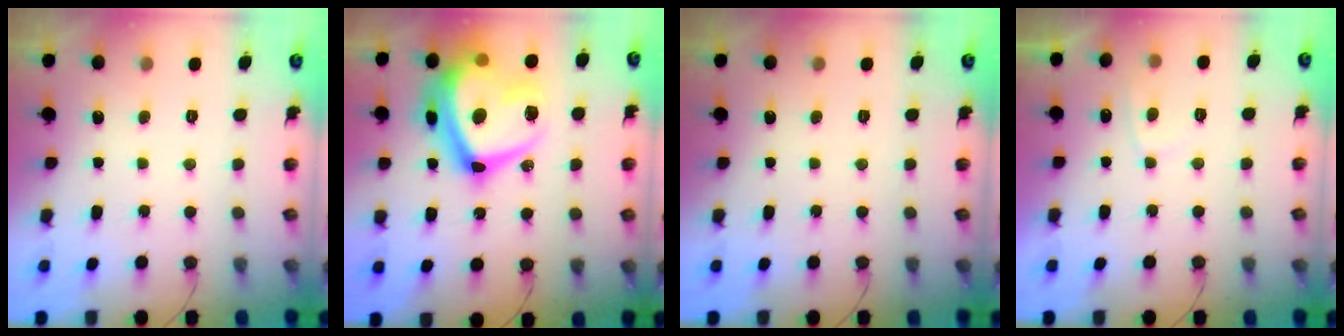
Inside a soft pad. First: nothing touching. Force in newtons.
{"total": 27.5, "press": 27.4, "slide": 2.0}
{"total": 0.0}
{"total": 2.1, "press": 2.0, "slide": 0.6}